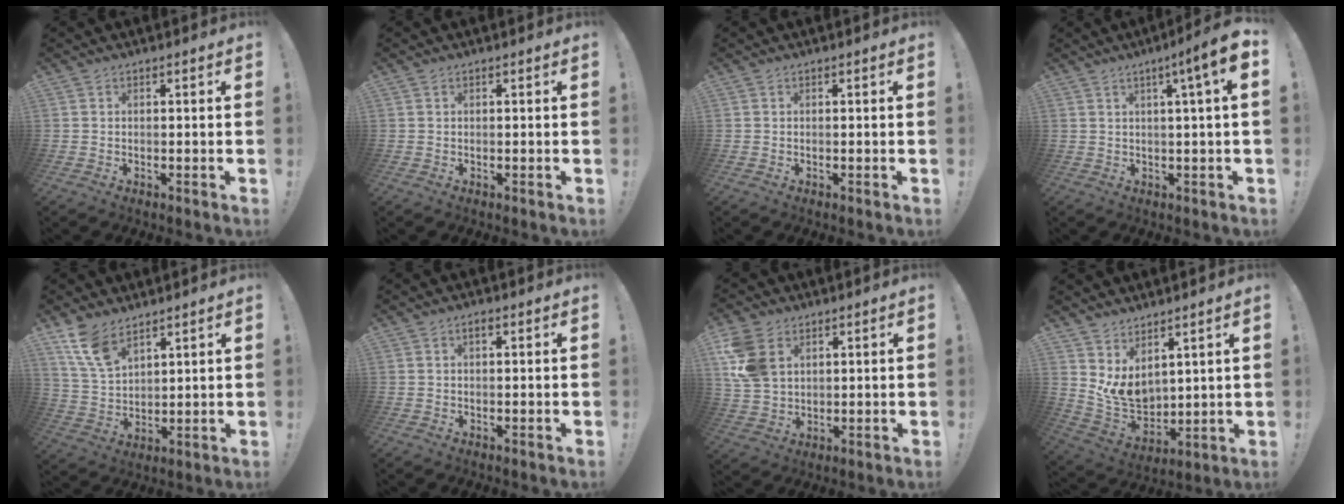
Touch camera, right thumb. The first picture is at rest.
{"total": 0.0}
{"total": 0.0}
{"total": 8.0, "force": [2.7, -0.6, 7.5], "torque": [-0.108, -0.020, 0.035]}
{"total": 9.9, "force": [7.2, 4.7, 5.0], "torque": [-0.092, -0.038, 0.142]}
{"total": 1.1, "force": [0.6, 0.5, 0.8], "torque": [-0.010, -0.001, 0.008]}
{"total": 11.6, "force": [4.6, 8.2, 6.7], "torque": [-0.138, -0.004, 0.096]}
{"total": 9.1, "force": [3.6, 6.6, 5.1], "torque": [-0.104, -0.045, 0.077]}